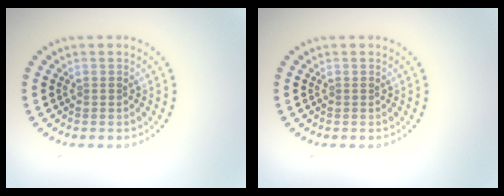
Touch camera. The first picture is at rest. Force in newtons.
{"total": 0.0}